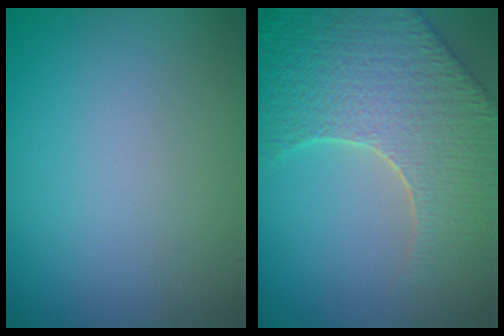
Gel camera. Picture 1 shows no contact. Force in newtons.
{"total": 7.8, "press": 6.2, "slide": 4.8}